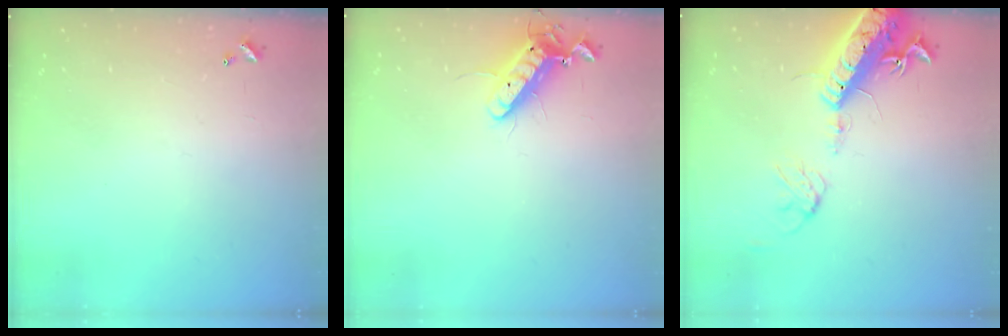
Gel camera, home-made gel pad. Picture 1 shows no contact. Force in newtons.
{"total": 11.8, "press": 11.6, "slide": 2.2}
{"total": 18.0, "press": 17.6, "slide": 4.1}